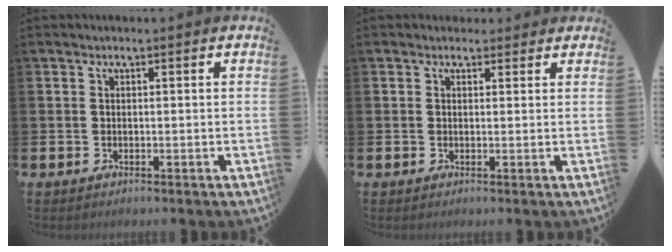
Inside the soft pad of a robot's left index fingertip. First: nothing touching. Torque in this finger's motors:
{"motor_torque": [1.01, -1.13, 0.13, -0.02]}